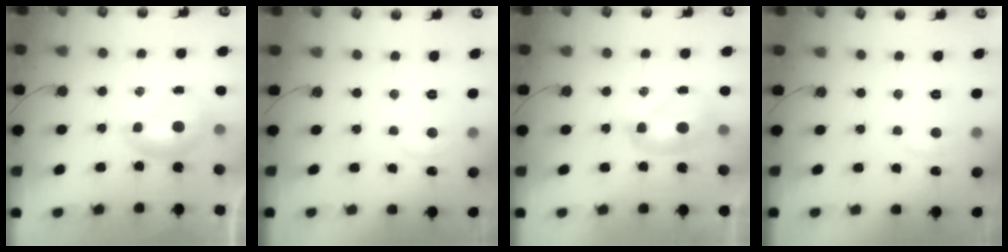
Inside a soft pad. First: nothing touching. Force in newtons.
{"total": 1.2, "press": 1.0, "slide": 0.8}
{"total": 2.7, "press": 2.6, "slide": 0.6}
{"total": 1.5, "press": 1.4, "slide": 0.7}